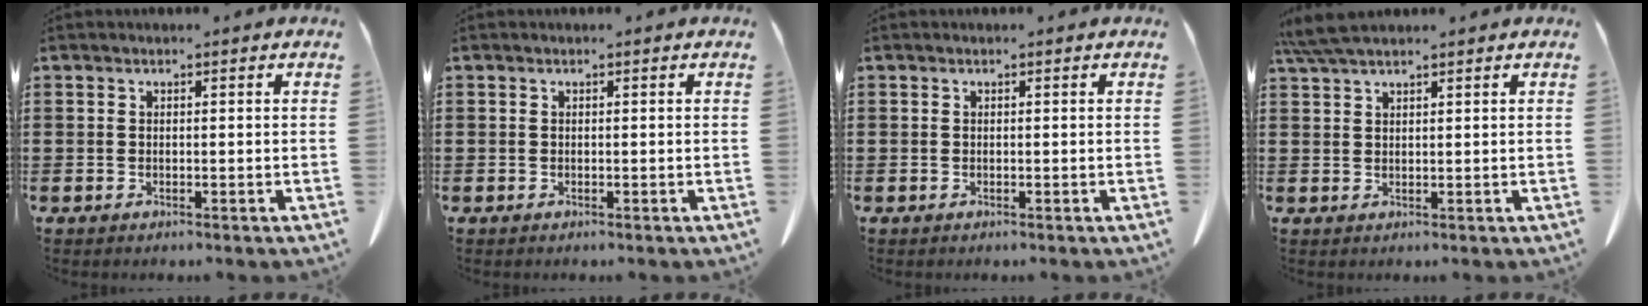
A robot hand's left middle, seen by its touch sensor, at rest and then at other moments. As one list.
[{"total": 0.0}, {"total": 0.0}, {"total": 4.3, "force": [3.4, 0.5, 2.5], "torque": [-0.065, -0.007, 0.064]}]